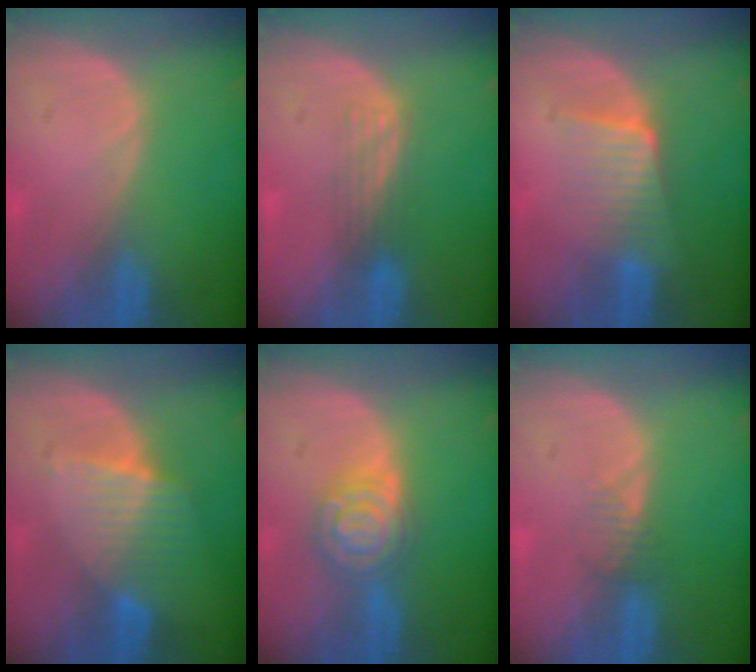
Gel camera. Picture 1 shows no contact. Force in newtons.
{"total": 2.9, "press": 2.6, "slide": 1.3}
{"total": 5.8, "press": 5.4, "slide": 2.1}
{"total": 6.8, "press": 6.0, "slide": 3.3}
{"total": 6.2, "press": 6.2, "slide": 0.4}
{"total": 1.6, "press": 1.6, "slide": 0.2}